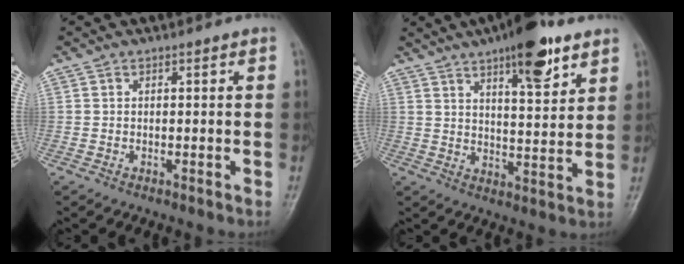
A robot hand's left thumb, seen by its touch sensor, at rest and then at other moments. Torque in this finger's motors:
{"motor_torque": [1.89, 1.13, 1.27, -1.15, 0.37]}